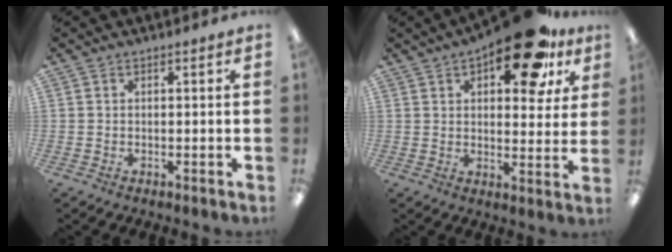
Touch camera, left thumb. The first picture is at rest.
{"total": 18.5, "force": [10.9, 8.0, 12.7], "torque": [-0.159, -0.055, 0.170]}